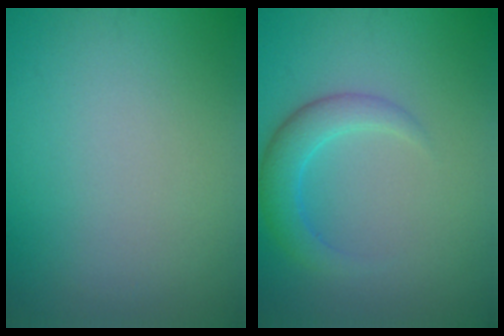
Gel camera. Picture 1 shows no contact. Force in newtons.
{"total": 3.0, "press": 3.0, "slide": 0.1}